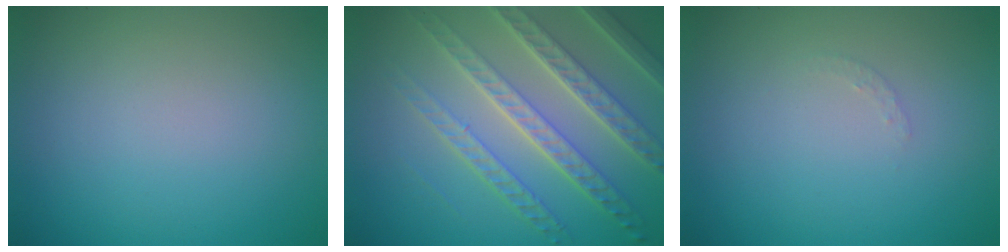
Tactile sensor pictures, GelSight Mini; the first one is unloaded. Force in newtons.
{"total": 7.5, "press": 5.3, "slide": 5.3}
{"total": 0.7, "press": 0.7, "slide": 0.1}